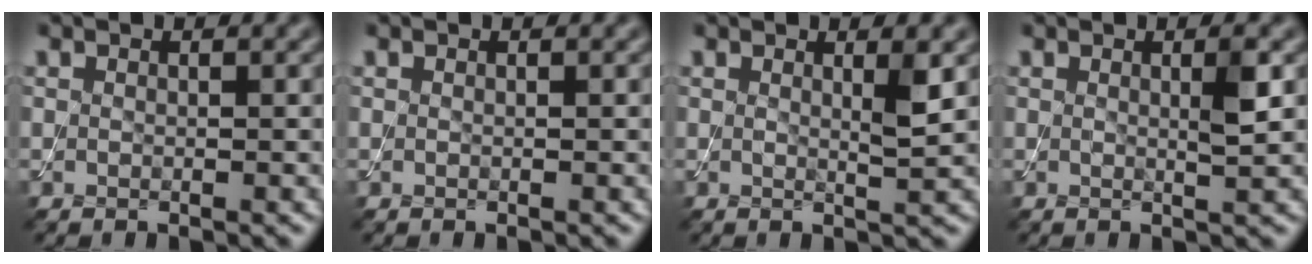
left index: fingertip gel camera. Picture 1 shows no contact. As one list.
[{"total": 0.0}, {"total": 2.0, "force": [0.7, 0.3, 1.9], "torque": [-0.025, -0.004, 0.008]}, {"total": 1.9, "force": [0.4, 0.2, 1.9], "torque": [-0.028, -0.002, 0.004]}]